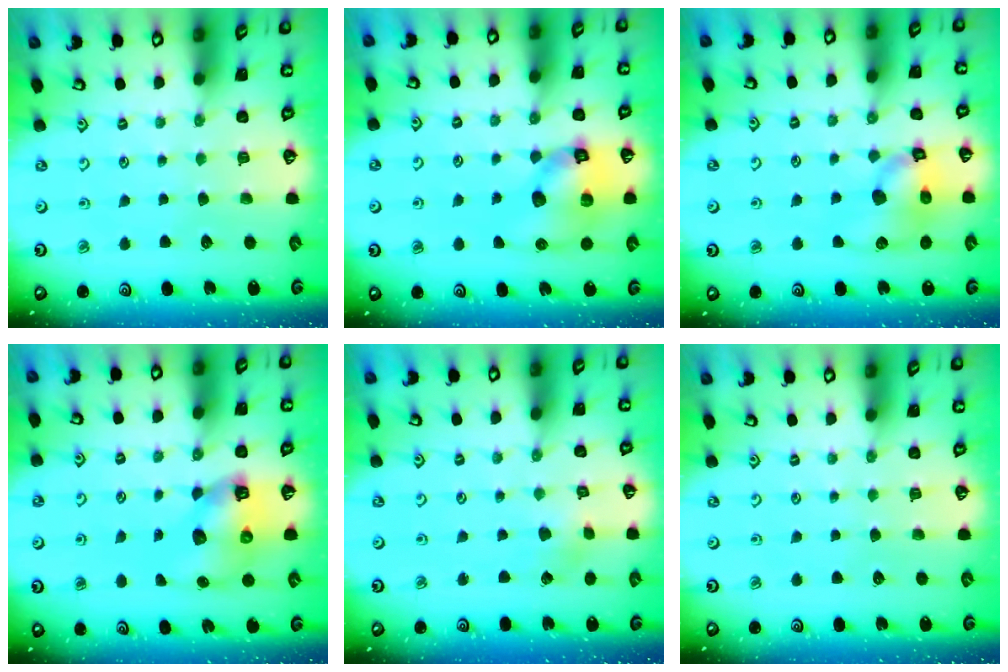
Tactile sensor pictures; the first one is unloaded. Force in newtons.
{"total": 12.4, "press": 12.3, "slide": 1.9}
{"total": 11.2, "press": 11.1, "slide": 1.6}
{"total": 8.1, "press": 8.0, "slide": 1.4}
{"total": 2.0, "press": 2.0, "slide": 0.1}
{"total": 0.0}